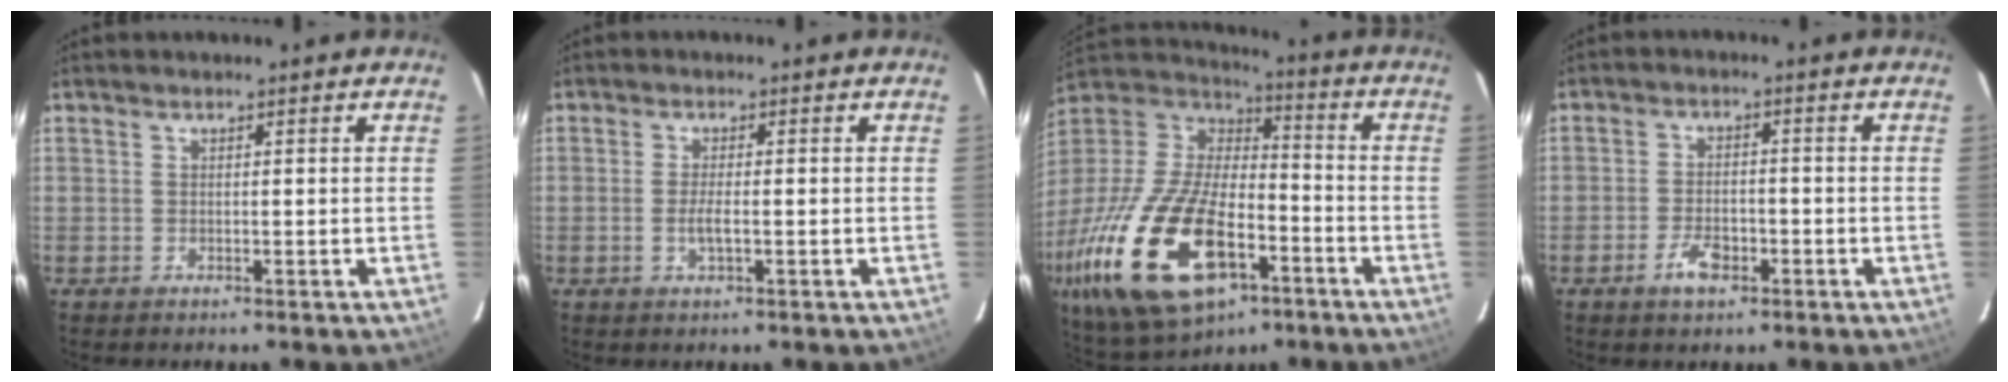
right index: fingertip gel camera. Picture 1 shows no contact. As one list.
[{"total": 2.6, "force": [-0.7, 0.4, 2.4], "torque": [-0.047, -0.005, -0.013]}, {"total": 31.4, "force": [-13.3, 16.3, 23.3], "torque": [-0.512, -0.041, -0.225]}, {"total": 5.0, "force": [-2.7, 2.6, 3.4], "torque": [-0.072, 0.000, -0.044]}]